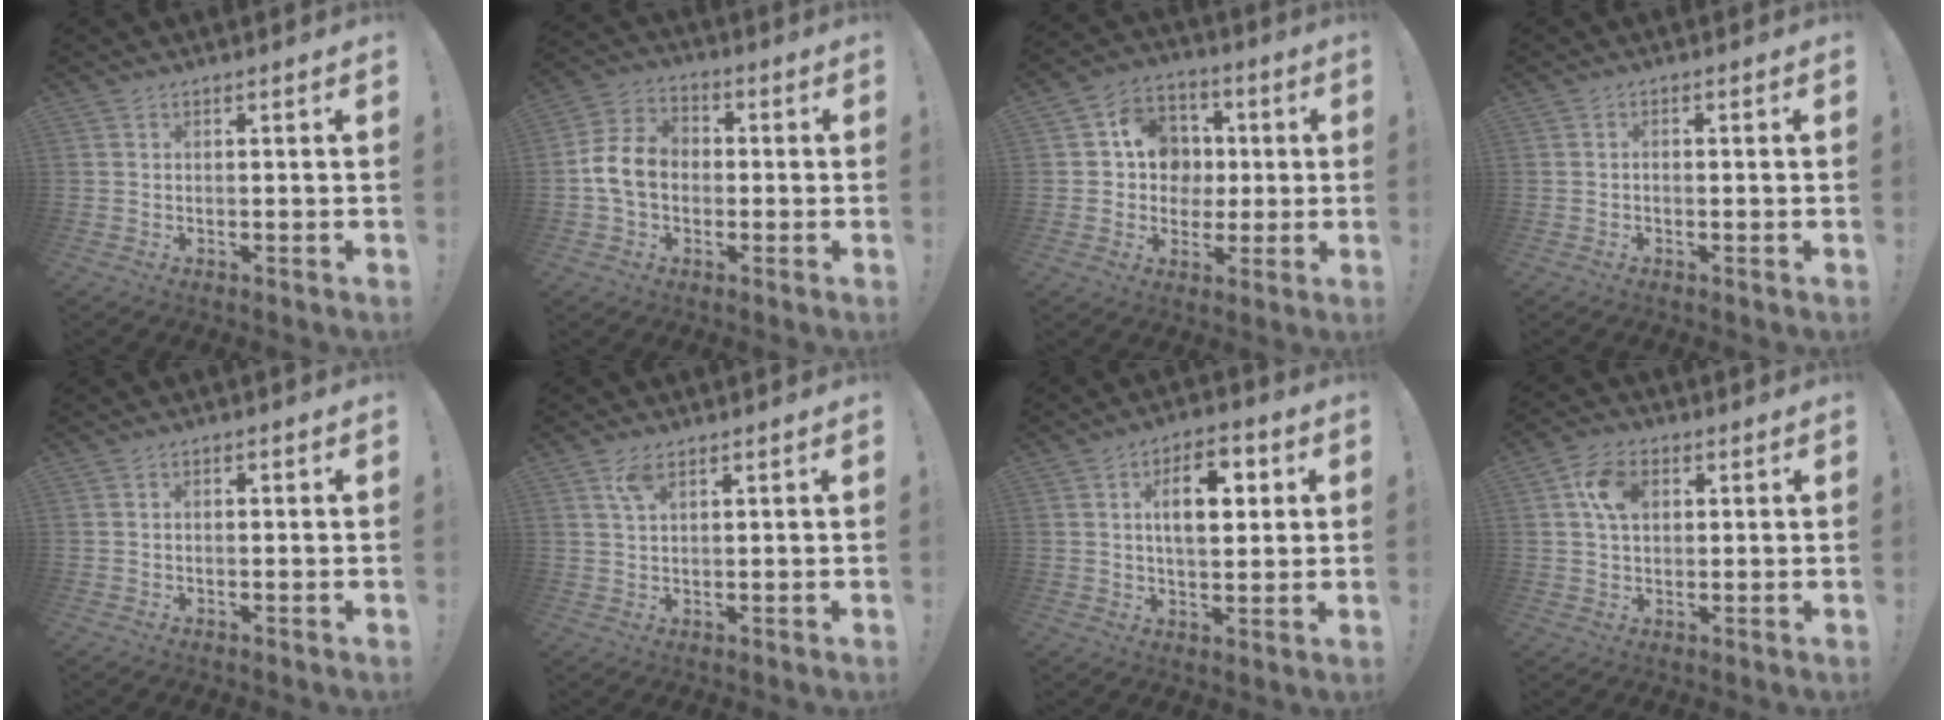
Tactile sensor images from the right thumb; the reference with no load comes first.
{"total": 10.8, "force": [-0.8, 8.3, 6.9], "torque": [-0.131, 0.020, -0.010]}
{"total": 12.5, "force": [1.2, 11.5, 4.9], "torque": [-0.061, 0.007, 0.032]}
{"total": 0.8, "force": [-0.7, 0.2, 0.4], "torque": [-0.005, 0.001, -0.012]}
{"total": 0.6, "force": [-0.3, 0.4, 0.3], "torque": [-0.006, 0.002, -0.006]}
{"total": 3.9, "force": [2.2, 1.7, 2.8], "torque": [-0.052, -0.003, 0.038]}
{"total": 11.1, "force": [3.3, 6.1, 8.7], "torque": [-0.123, 0.003, 0.052]}
{"total": 8.6, "force": [2.5, 6.0, 5.7], "torque": [-0.094, 0.010, 0.050]}